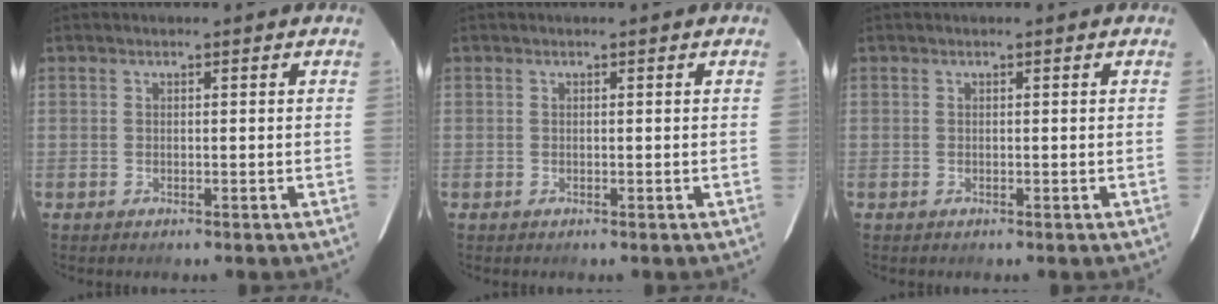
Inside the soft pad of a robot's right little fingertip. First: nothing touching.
{"total": 0.0}
{"total": 0.0}